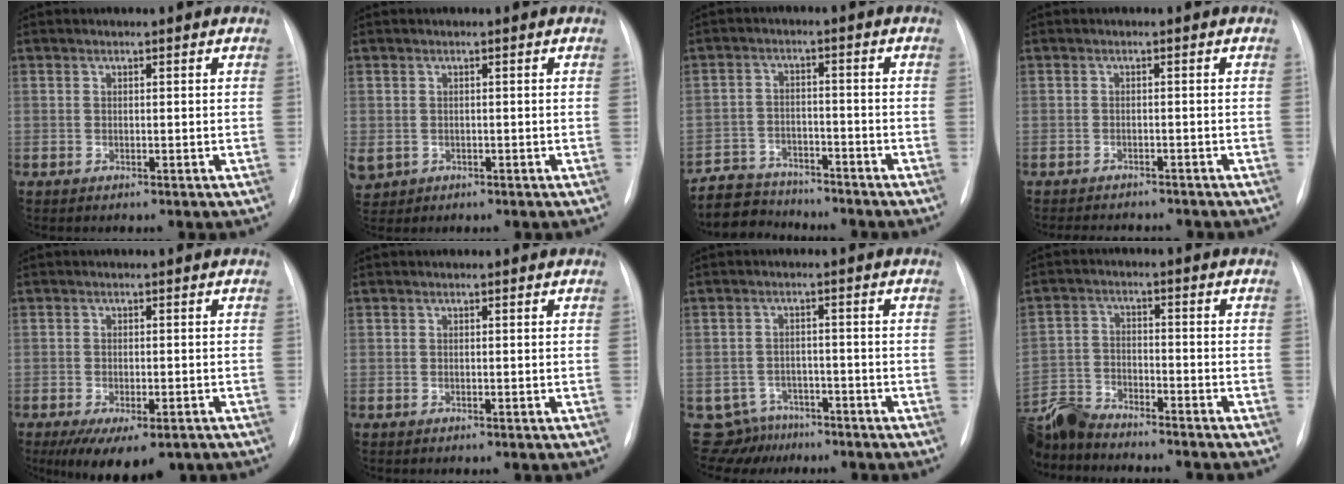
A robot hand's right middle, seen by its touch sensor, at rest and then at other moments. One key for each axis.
{"total": 5.0, "fx": -1.7, "fy": 4.2, "fz": 2.0, "tx": -0.059, "ty": 0.000, "tz": -0.019}
{"total": 8.2, "fx": -7.7, "fy": 2.6, "fz": 0.9, "tx": -0.019, "ty": 0.003, "tz": -0.129}
{"total": 6.8, "fx": -6.3, "fy": 1.7, "fz": 1.8, "tx": -0.021, "ty": -0.003, "tz": -0.078}
{"total": 9.5, "fx": -6.4, "fy": 3.8, "fz": 6.0, "tx": -0.086, "ty": -0.012, "tz": -0.092}
{"total": 0.0}
{"total": 7.0, "fx": -5.7, "fy": 4.0, "fz": -0.7, "tx": 0.011, "ty": 0.018, "tz": -0.086}
{"total": 12.9, "fx": -12.0, "fy": 2.2, "fz": 4.2, "tx": -0.088, "ty": 0.001, "tz": -0.209}